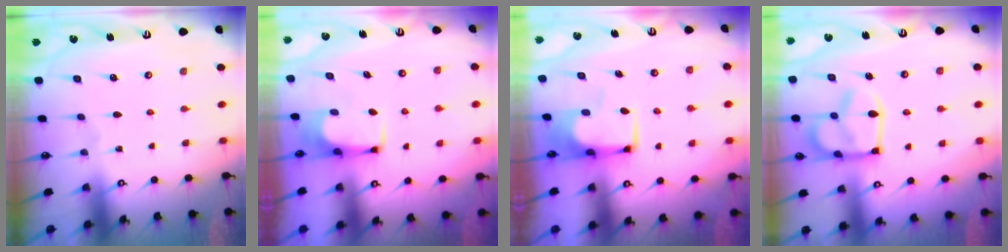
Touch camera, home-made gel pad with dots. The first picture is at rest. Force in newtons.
{"total": 3.5, "press": 3.5, "slide": 0.2}
{"total": 0.6, "press": 0.3, "slide": 0.5}
{"total": 14.2, "press": 14.1, "slide": 1.4}